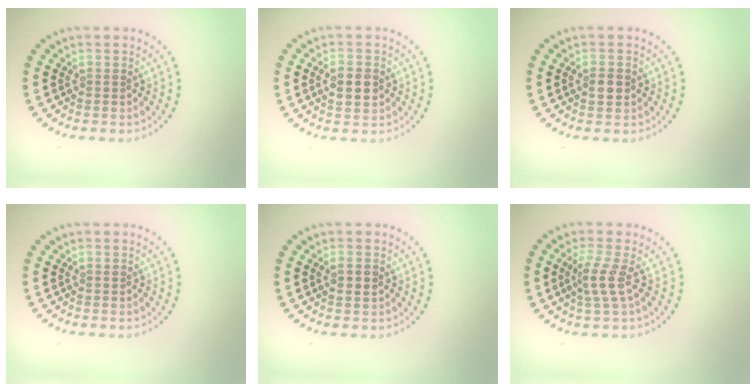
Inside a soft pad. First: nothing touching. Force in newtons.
{"total": 2.6, "press": 2.6, "slide": 0.1}
{"total": 1.5, "press": 1.5, "slide": 0.3}
{"total": 0.0}
{"total": 1.1, "press": 1.0, "slide": 0.3}
{"total": 2.2, "press": 1.5, "slide": 1.6}